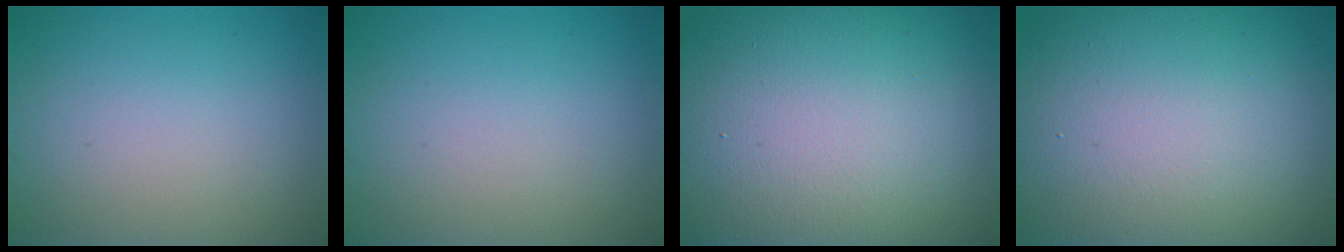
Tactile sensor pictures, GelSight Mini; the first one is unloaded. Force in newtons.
{"total": 0.0}
{"total": 23.2, "press": 23.2, "slide": 1.1}
{"total": 18.9, "press": 18.9, "slide": 1.2}